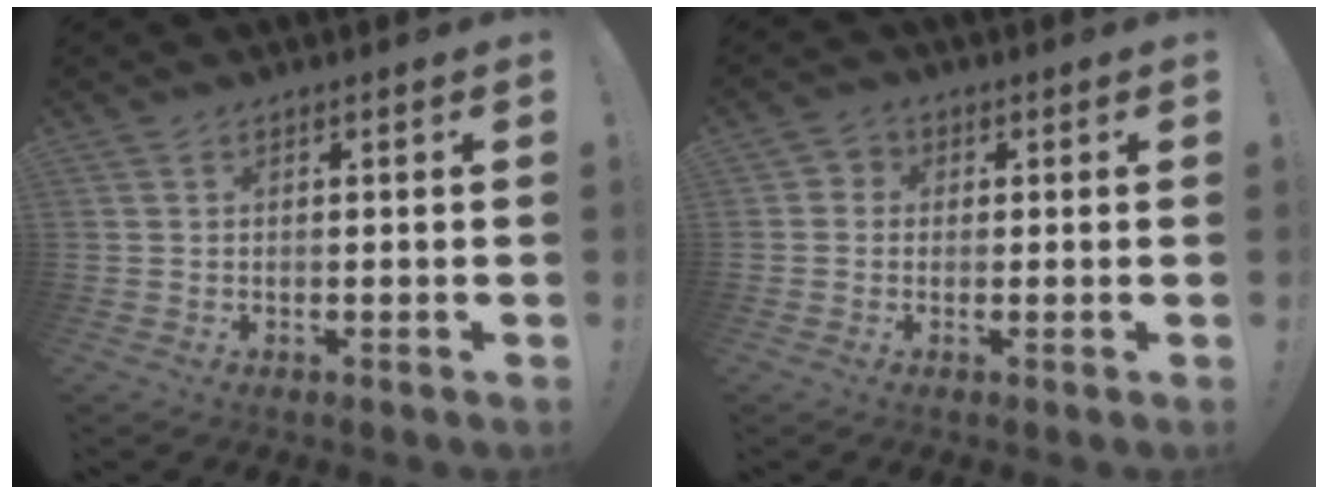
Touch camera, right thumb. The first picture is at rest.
{"total": 3.0, "force": [-0.6, 2.7, 1.2], "torque": [-0.015, 0.007, -0.010]}